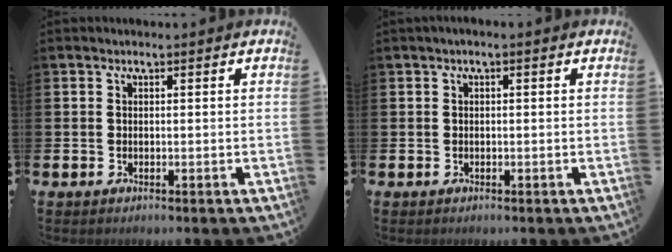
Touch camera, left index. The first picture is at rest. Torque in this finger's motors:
{"motor_torque": [0.11, -0.35, -0.17, 0.01]}